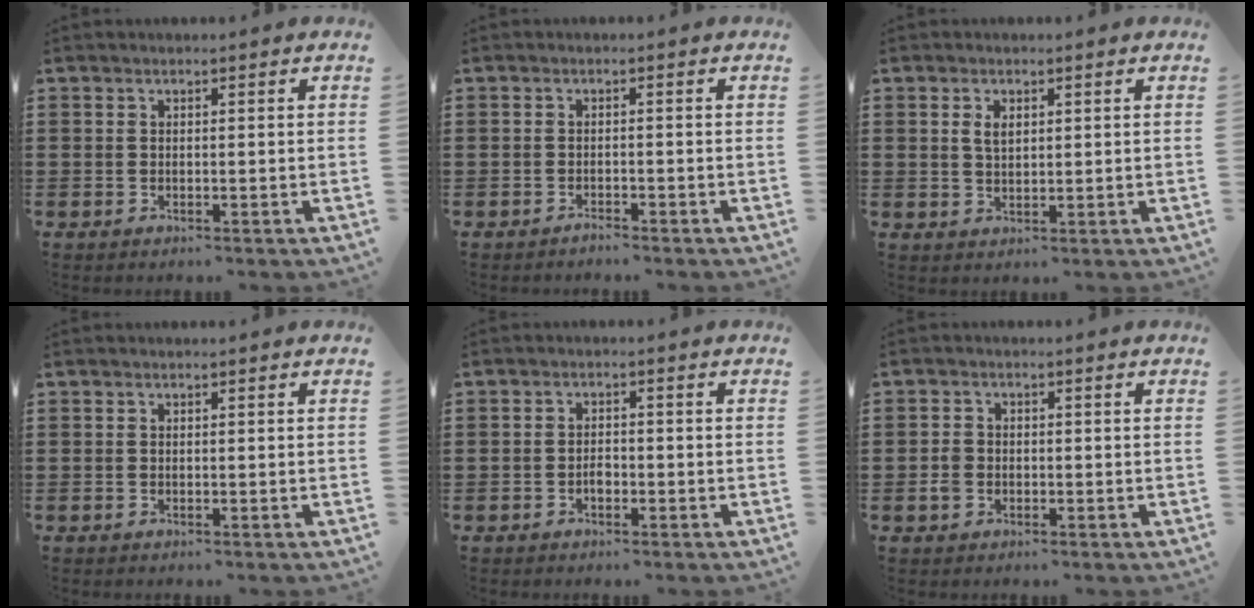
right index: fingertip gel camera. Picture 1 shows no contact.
{"total": 1.1, "force": [-1.1, 0.0, 0.0], "torque": [-0.003, 0.001, -0.022]}
{"total": 2.2, "force": [0.8, 1.2, 1.7], "torque": [-0.035, 0.005, 0.014]}
{"total": 0.0}
{"total": 1.7, "force": [-0.8, 1.0, 1.1], "torque": [-0.023, 0.001, -0.015]}
{"total": 2.2, "force": [-0.7, 1.8, 1.1], "torque": [-0.030, 0.001, -0.016]}